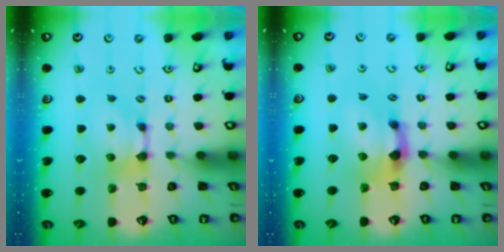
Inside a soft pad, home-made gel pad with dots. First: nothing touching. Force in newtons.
{"total": 2.4, "press": 1.6, "slide": 1.7}